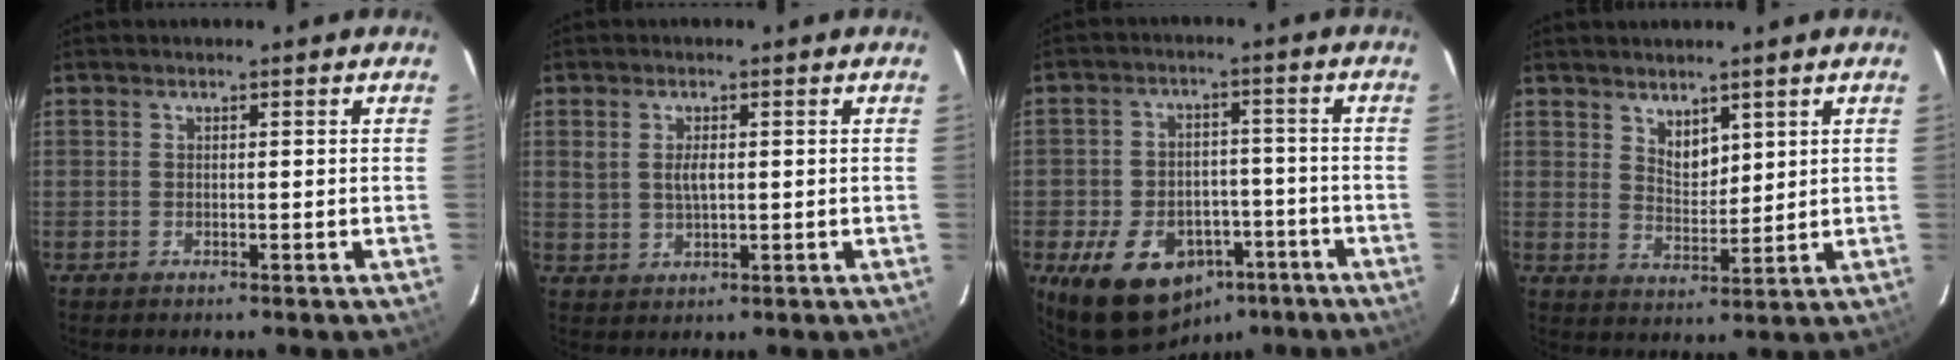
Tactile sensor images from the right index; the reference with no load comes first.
{"total": 3.4, "force": [0.7, 1.9, 2.7], "torque": [-0.048, 0.003, 0.017]}
{"total": 15.1, "force": [-8.5, 10.1, 7.4], "torque": [-0.160, 0.020, -0.108]}
{"total": 4.8, "force": [3.6, 2.1, 2.4], "torque": [-0.034, -0.004, 0.066]}